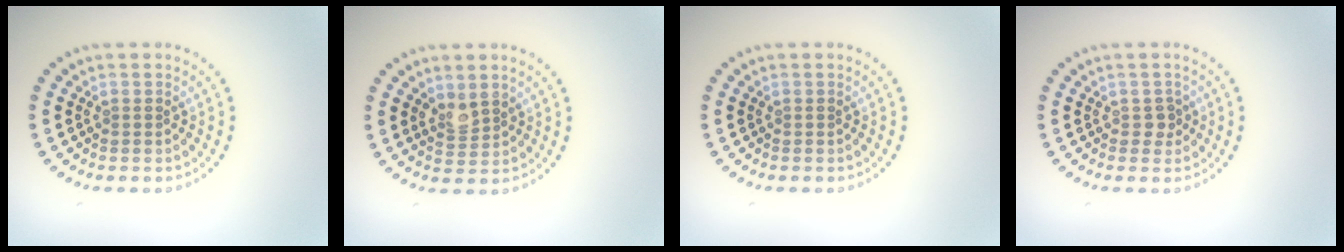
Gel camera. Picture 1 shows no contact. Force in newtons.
{"total": 1.8, "press": 1.7, "slide": 0.7}
{"total": 0.0}
{"total": 1.1, "press": 1.0, "slide": 0.4}